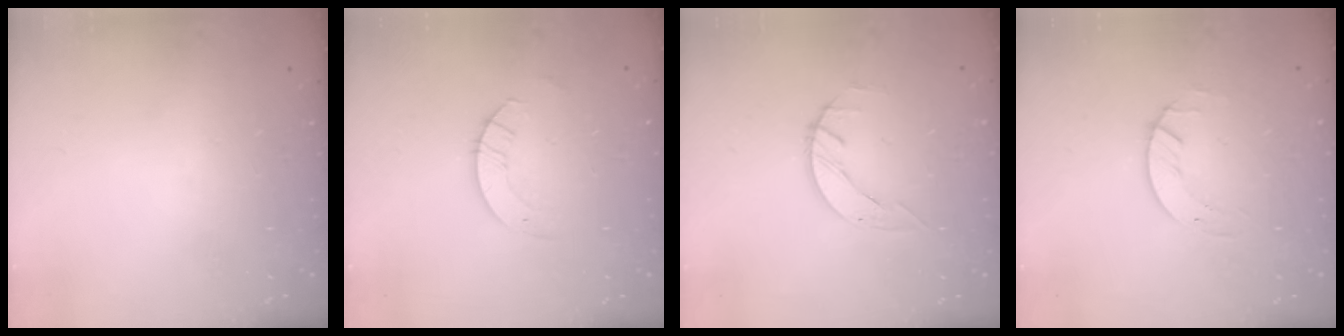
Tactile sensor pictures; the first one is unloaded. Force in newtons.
{"total": 2.6, "press": 2.6, "slide": 0.2}
{"total": 2.9, "press": 2.8, "slide": 0.3}
{"total": 2.7, "press": 2.7, "slide": 0.3}